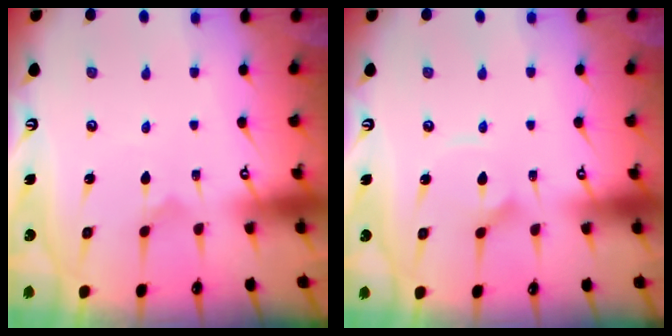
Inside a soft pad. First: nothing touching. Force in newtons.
{"total": 3.5, "press": 3.5, "slide": 0.4}